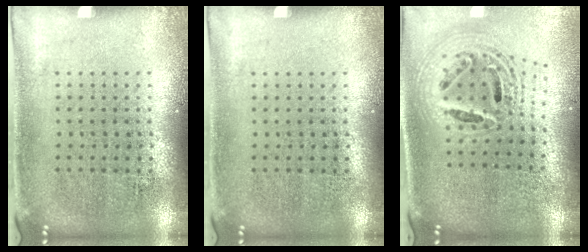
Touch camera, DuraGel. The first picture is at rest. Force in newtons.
{"total": 0.0}
{"total": 2.3, "press": 1.8, "slide": 1.4}